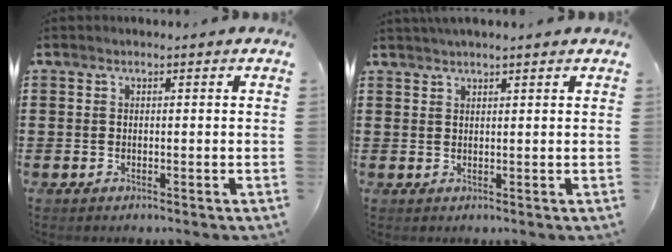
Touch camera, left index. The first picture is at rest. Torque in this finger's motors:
{"motor_torque": [-0.08, 0.00, 0.12, 0.21]}